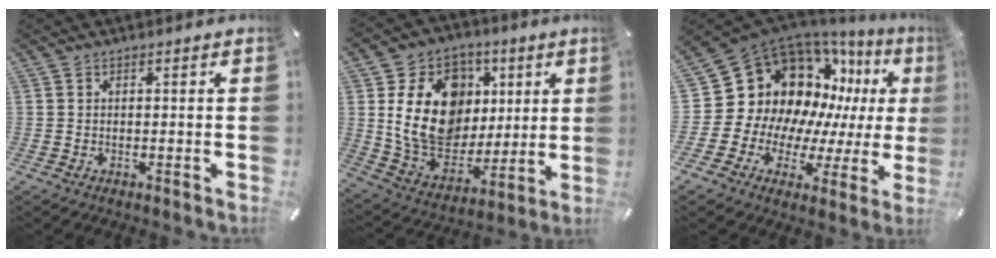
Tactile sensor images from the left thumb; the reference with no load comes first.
{"total": 19.9, "force": [4.2, 15.9, 11.2], "torque": [-0.196, -0.009, 0.085]}
{"total": 15.1, "force": [6.9, 12.1, 5.7], "torque": [-0.092, -0.100, 0.148]}